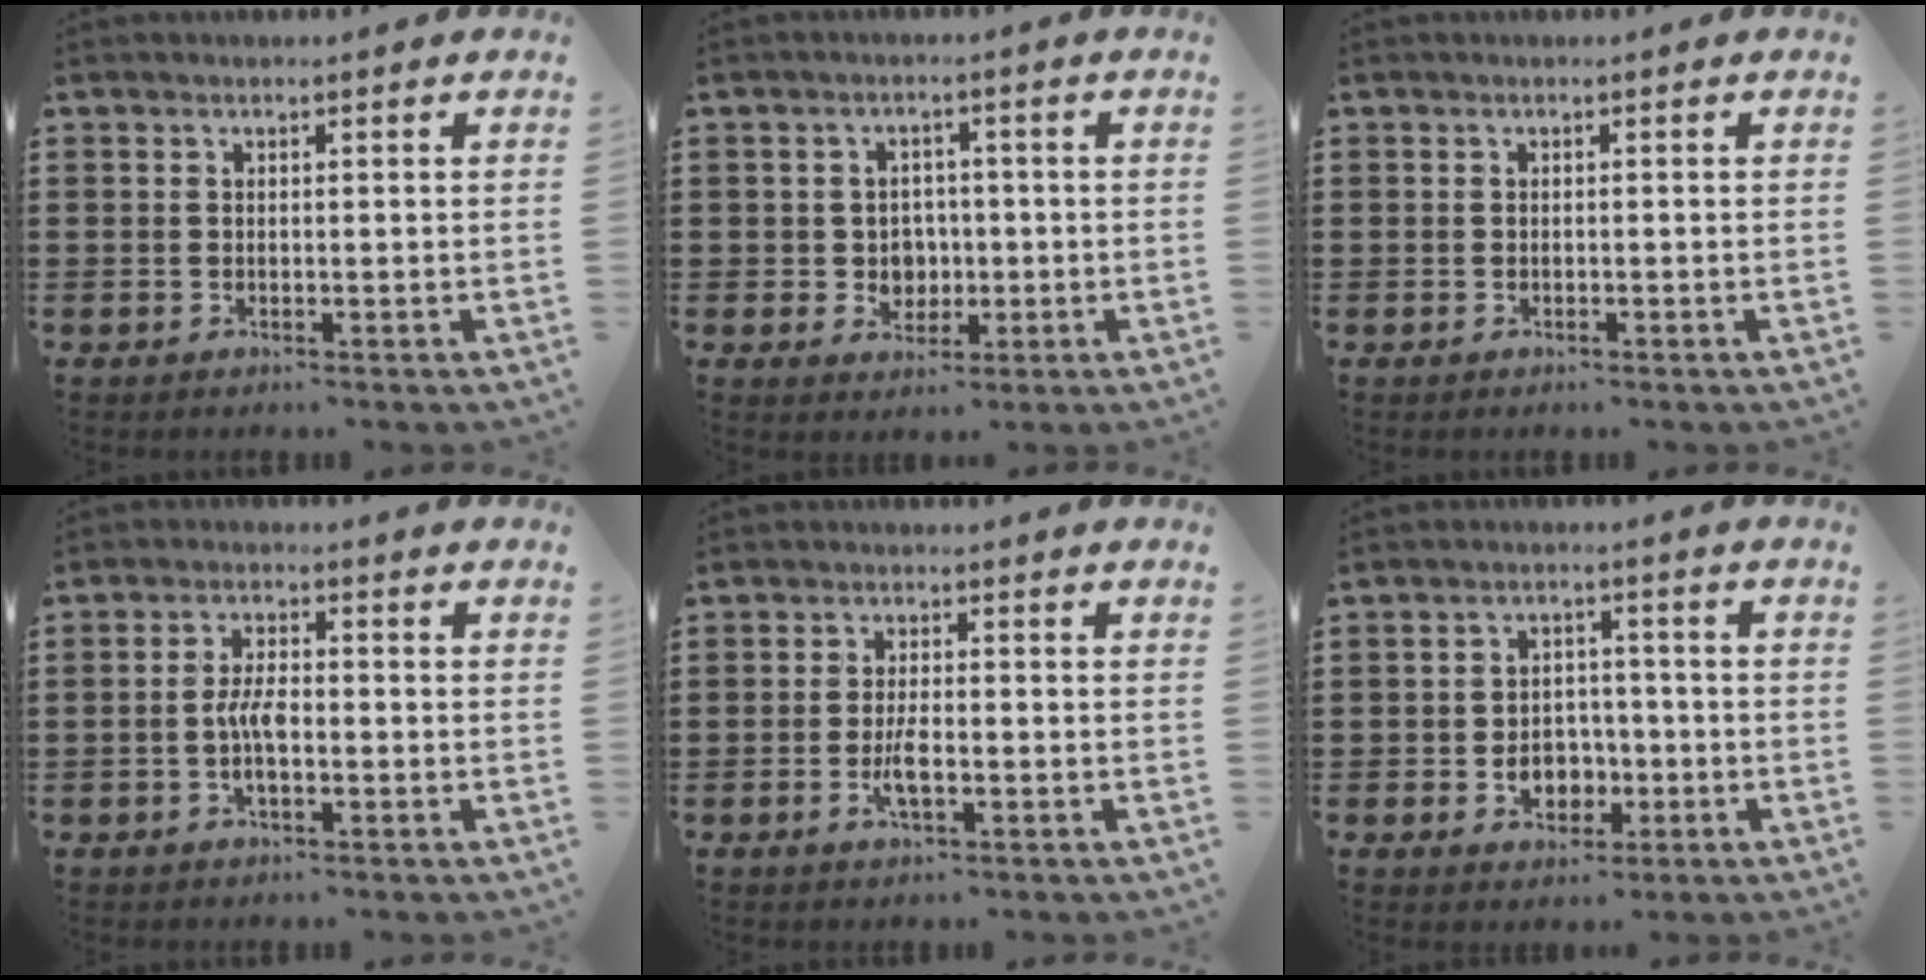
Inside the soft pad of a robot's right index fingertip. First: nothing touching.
{"total": 3.6, "force": [-0.3, 3.4, 1.2], "torque": [-0.029, 0.005, -0.011]}
{"total": 0.0}
{"total": 4.6, "force": [-1.1, 1.8, 4.1], "torque": [-0.087, 0.003, -0.024]}
{"total": 3.7, "force": [-1.3, 1.0, 3.3], "torque": [-0.070, -0.004, -0.026]}
{"total": 5.1, "force": [-1.5, 3.9, 2.9], "torque": [-0.041, 0.002, -0.031]}